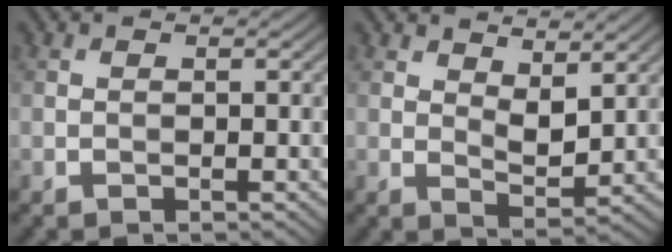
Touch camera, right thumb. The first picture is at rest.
{"total": 4.7, "force": [3.0, 1.9, 3.1], "torque": [-0.056, -0.007, 0.053]}